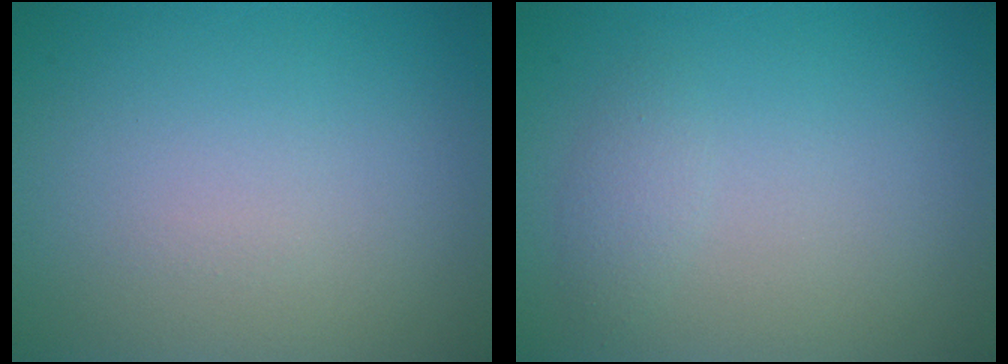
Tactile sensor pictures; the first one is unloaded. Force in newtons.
{"total": 1.1, "press": 1.1, "slide": 0.1}